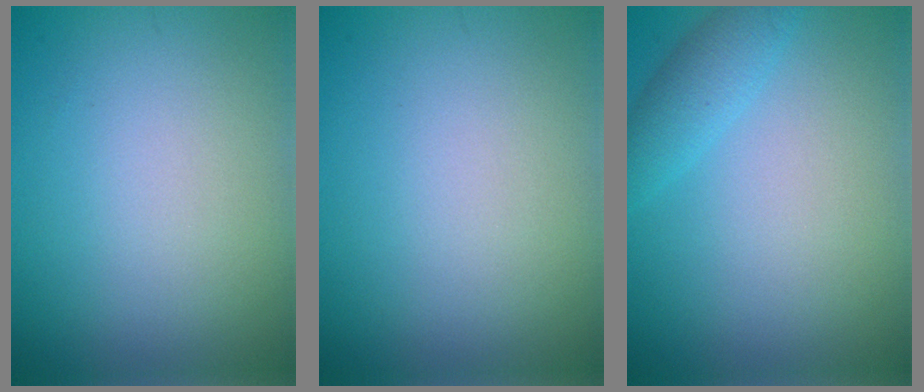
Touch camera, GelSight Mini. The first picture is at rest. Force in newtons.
{"total": 0.0}
{"total": 2.4, "press": 2.4, "slide": 0.1}